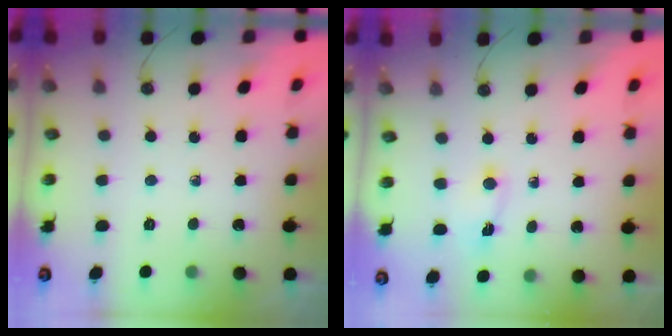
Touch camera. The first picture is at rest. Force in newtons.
{"total": 1.1, "press": 1.0, "slide": 0.5}